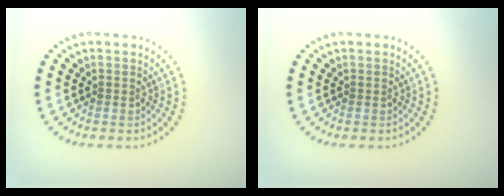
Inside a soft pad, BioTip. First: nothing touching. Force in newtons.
{"total": 0.0}